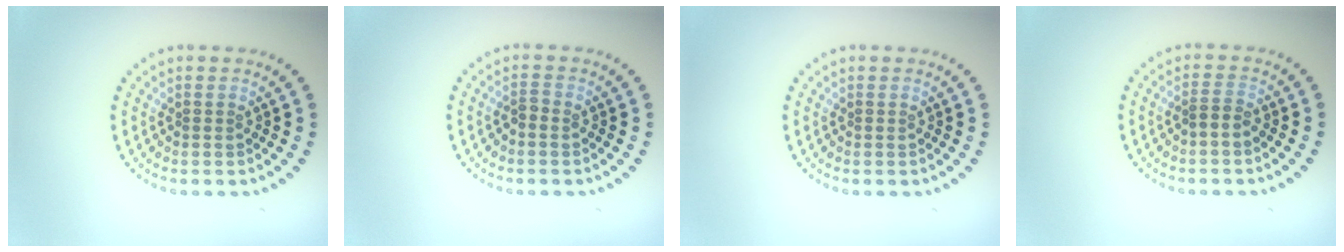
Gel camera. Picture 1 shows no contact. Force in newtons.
{"total": 0.9, "press": 0.7, "slide": 0.5}
{"total": 0.0}
{"total": 1.2, "press": 1.0, "slide": 0.6}